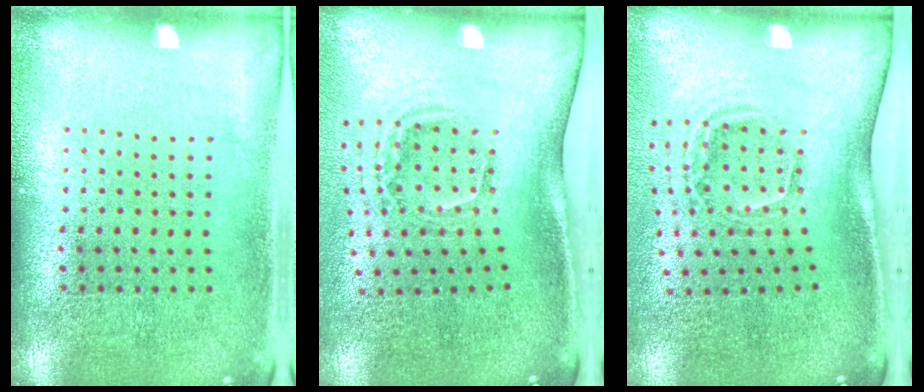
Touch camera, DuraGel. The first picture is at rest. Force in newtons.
{"total": 2.0, "press": 1.3, "slide": 1.6}
{"total": 2.0, "press": 1.3, "slide": 1.6}